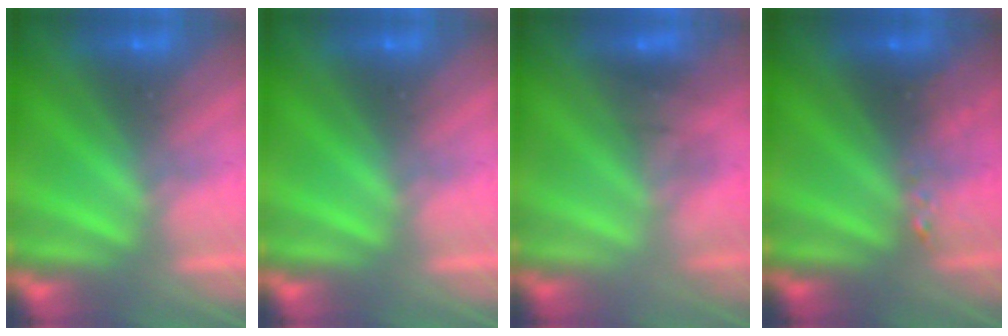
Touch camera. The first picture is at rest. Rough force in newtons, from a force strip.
{"total": 0.0}
{"total": 1.6}
{"total": 2.5}